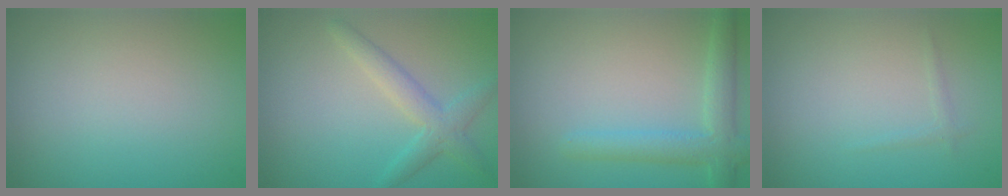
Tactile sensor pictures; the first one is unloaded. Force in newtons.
{"total": 2.8, "press": 2.8, "slide": 0.0}
{"total": 3.4, "press": 3.4, "slide": 0.2}
{"total": 0.6, "press": 0.6, "slide": 0.0}